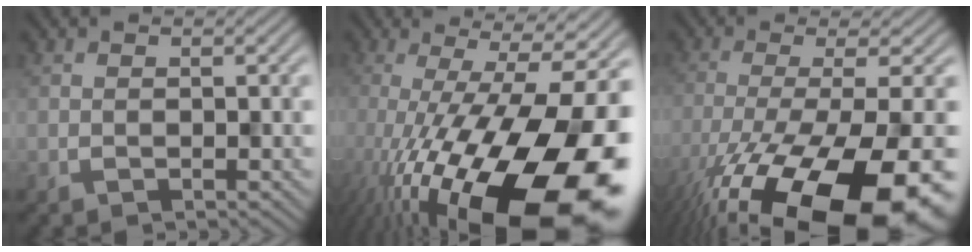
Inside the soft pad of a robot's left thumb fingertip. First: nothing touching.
{"total": 19.7, "force": [-7.9, 6.9, 16.6], "torque": [-0.239, -0.032, -0.115]}
{"total": 18.5, "force": [-10.6, 5.1, 14.3], "torque": [-0.234, -0.041, -0.149]}